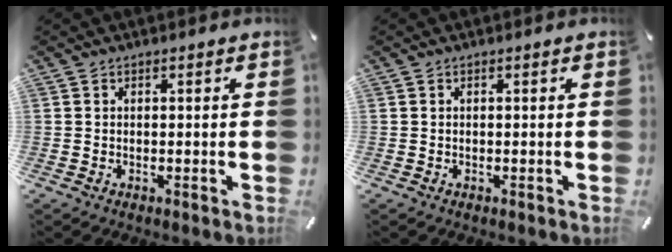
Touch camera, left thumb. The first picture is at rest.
{"total": 0.0}